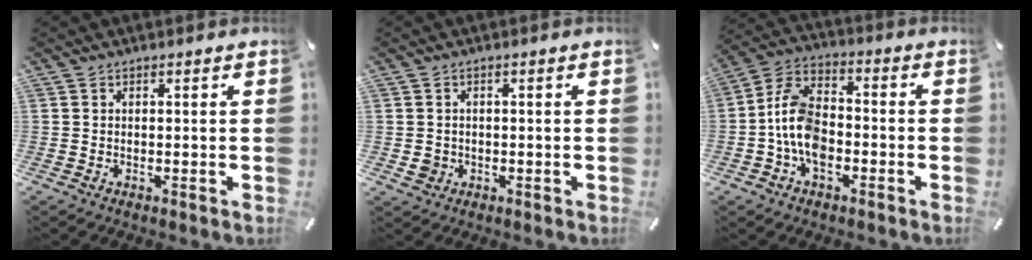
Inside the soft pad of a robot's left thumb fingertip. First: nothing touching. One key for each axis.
{"total": 2.7, "fx": -0.5, "fy": 2.6, "fz": 0.8, "tx": -0.006, "ty": 0.001, "tz": -0.012}
{"total": 10.6, "fx": -3.4, "fy": 7.1, "fz": 7.0, "tx": -0.156, "ty": 0.022, "tz": -0.064}